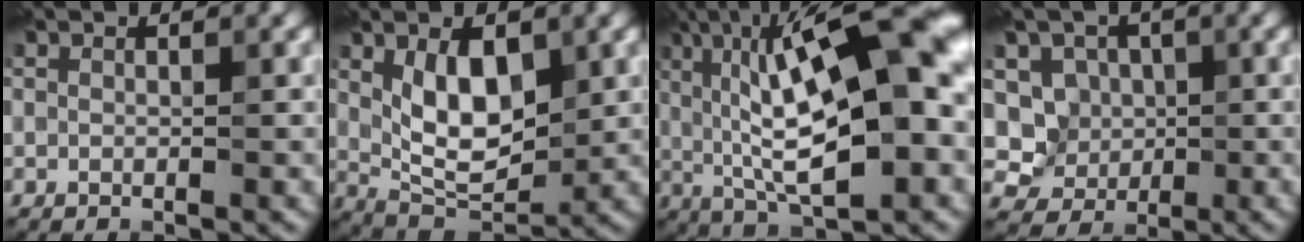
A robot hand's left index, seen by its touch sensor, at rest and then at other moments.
{"total": 6.7, "force": [1.6, 3.5, 5.5], "torque": [-0.092, -0.006, 0.031]}
{"total": 16.2, "force": [2.6, 5.2, 15.1], "torque": [-0.228, 0.023, 0.032]}
{"total": 3.8, "force": [0.5, 3.6, 1.2], "torque": [-0.017, -0.006, 0.003]}